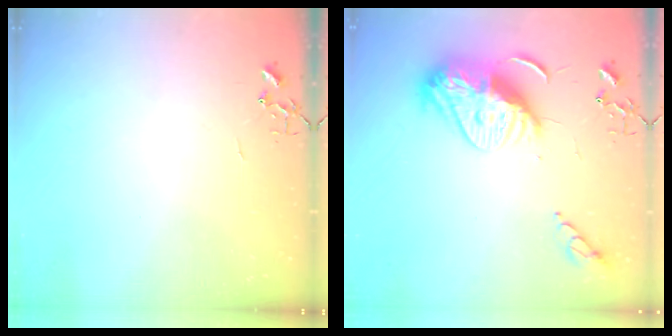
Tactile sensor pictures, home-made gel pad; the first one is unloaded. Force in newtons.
{"total": 16.7, "press": 16.7, "slide": 0.8}